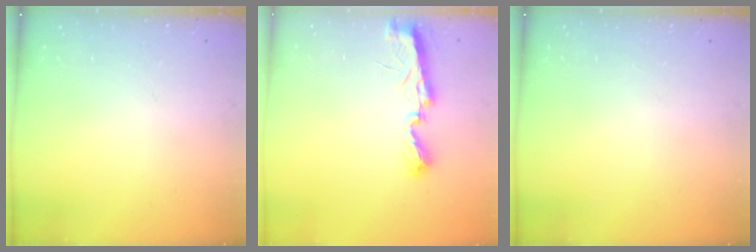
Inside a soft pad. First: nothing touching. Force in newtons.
{"total": 7.2, "press": 7.2, "slide": 0.1}
{"total": 0.0}